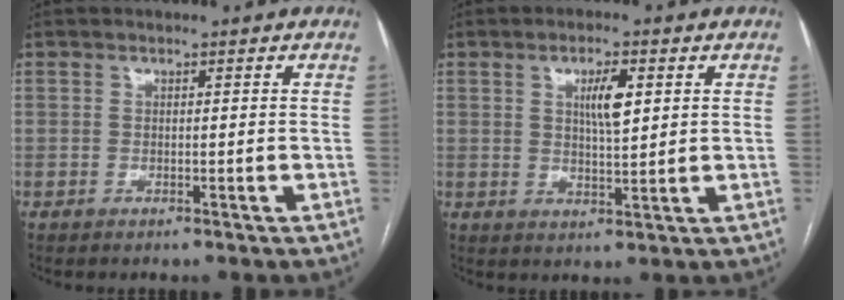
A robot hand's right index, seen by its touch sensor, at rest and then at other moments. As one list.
[{"total": 5.0, "force": [1.6, 1.1, 4.5], "torque": [-0.081, 0.001, 0.030]}]